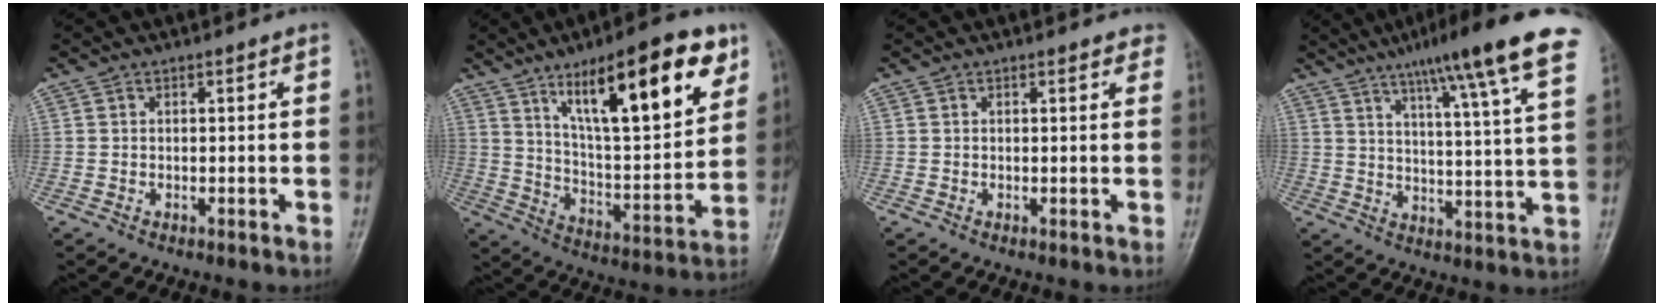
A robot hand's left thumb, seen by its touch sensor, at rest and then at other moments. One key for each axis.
{"total": 23.0, "fx": 12.0, "fy": 7.1, "fz": 18.3, "tx": -0.241, "ty": -0.041, "tz": 0.198}
{"total": 2.0, "fx": 1.5, "fy": 1.0, "fz": 0.7, "tx": 0.012, "ty": -0.002, "tz": 0.005}
{"total": 19.6, "fx": 12.5, "fy": 2.0, "fz": 14.9, "tx": -0.197, "ty": -0.032, "tz": 0.159}